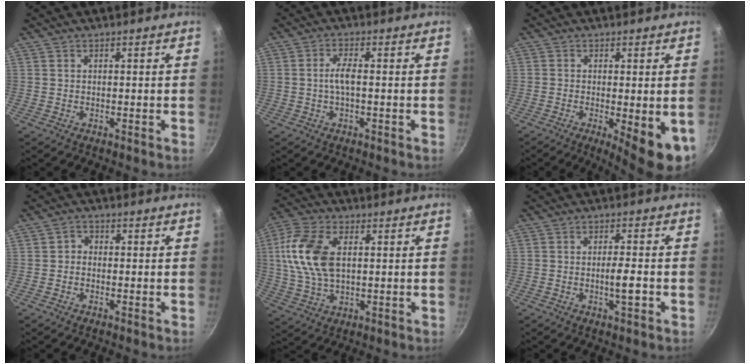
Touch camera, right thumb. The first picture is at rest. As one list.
[{"total": 3.4, "force": [-0.3, 1.1, 3.2], "torque": [-0.072, 0.012, -0.009]}, {"total": 9.4, "force": [-2.5, 2.6, 8.8], "torque": [-0.108, -0.012, -0.026]}, {"total": 1.7, "force": [-0.5, 1.5, 0.8], "torque": [-0.010, 0.010, -0.016]}, {"total": 13.6, "force": [2.3, 8.0, 10.8], "torque": [-0.212, 0.007, 0.036]}, {"total": 4.3, "force": [-1.3, 1.0, 4.0], "torque": [-0.061, 0.011, -0.023]}]